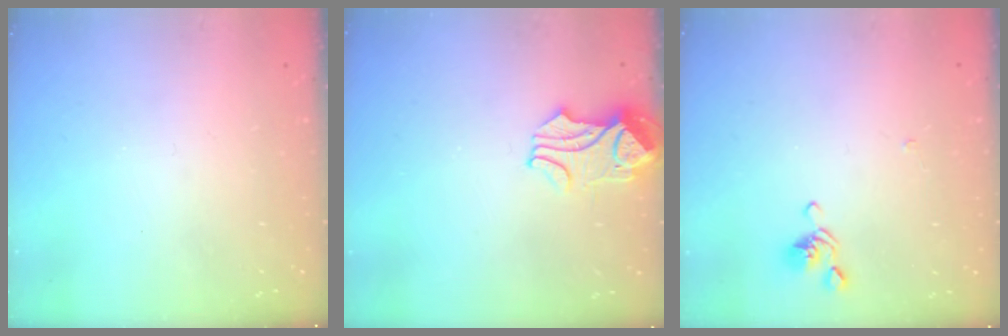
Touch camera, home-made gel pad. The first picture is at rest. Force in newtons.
{"total": 2.0, "press": 1.8, "slide": 1.0}
{"total": 2.6, "press": 2.5, "slide": 0.6}